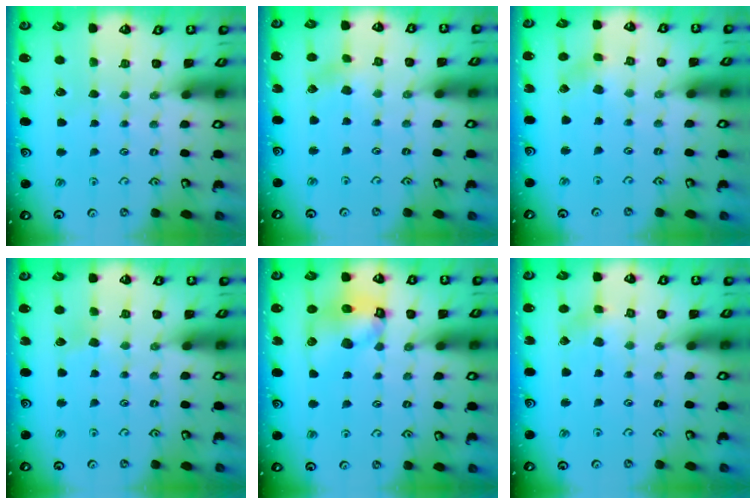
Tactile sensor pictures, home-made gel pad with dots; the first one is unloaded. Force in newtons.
{"total": 2.2, "press": 2.2, "slide": 0.3}
{"total": 2.3, "press": 2.3, "slide": 0.4}
{"total": 2.9, "press": 2.9, "slide": 0.3}
{"total": 11.8, "press": 11.7, "slide": 1.7}
{"total": 1.8, "press": 1.8, "slide": 0.2}